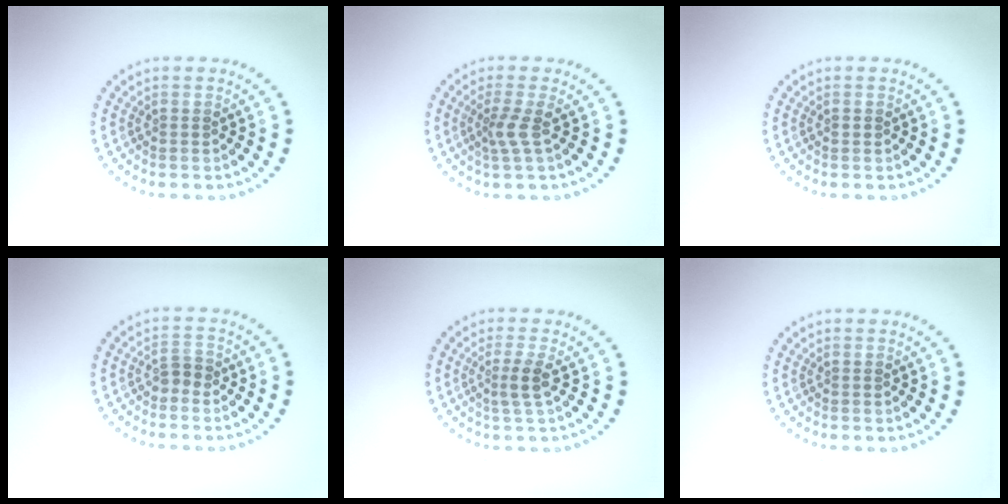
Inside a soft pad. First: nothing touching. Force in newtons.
{"total": 1.9, "press": 1.3, "slide": 1.4}
{"total": 0.6, "press": 0.6, "slide": 0.1}
{"total": 1.1, "press": 1.0, "slide": 0.5}
{"total": 1.9, "press": 1.4, "slide": 1.2}
{"total": 0.0}